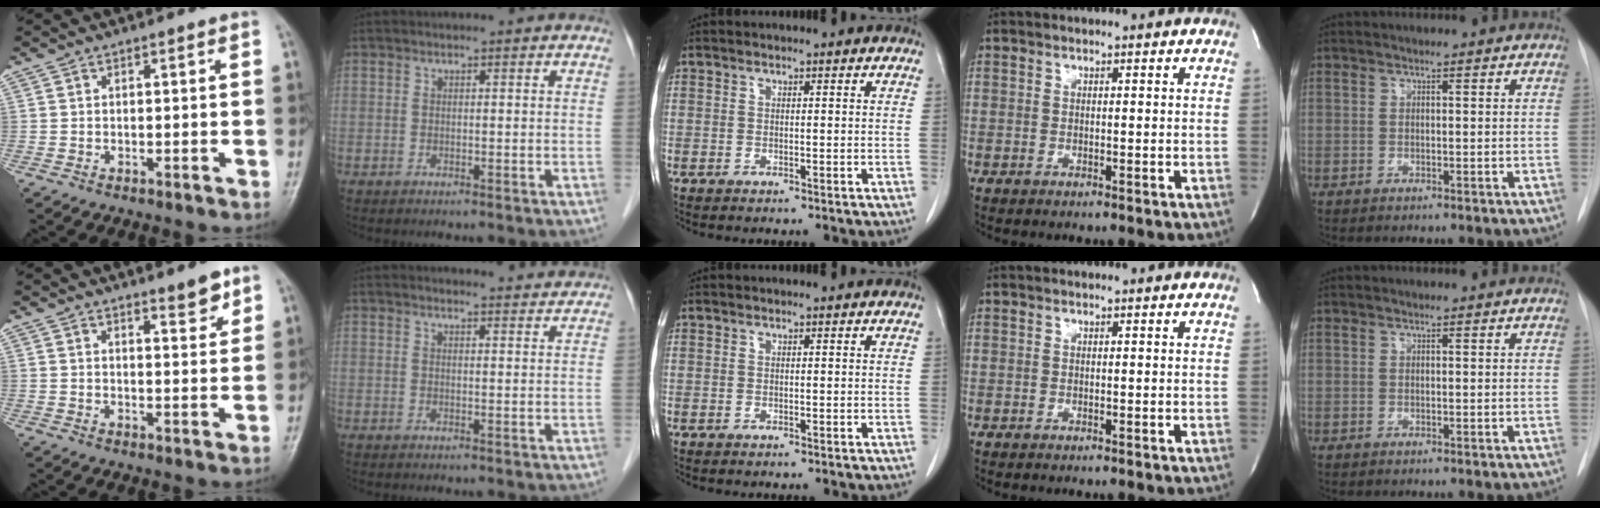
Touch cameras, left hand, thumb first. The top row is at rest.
{"thumb": {"total": 4.0, "force": [3.1, 1.0, 2.3], "torque": [-0.020, -0.026, 0.044]}, "index": {"total": 5.7, "force": [5.7, 0.6, 0.7], "torque": [-0.008, 0.004, 0.053]}}